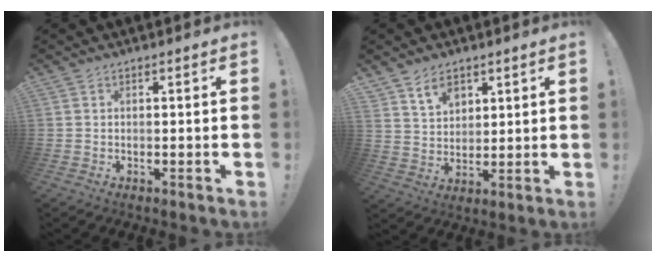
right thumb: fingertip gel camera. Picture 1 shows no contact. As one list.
[{"total": 7.4, "force": [5.0, 4.9, 2.4], "torque": [-0.033, -0.032, 0.094]}]